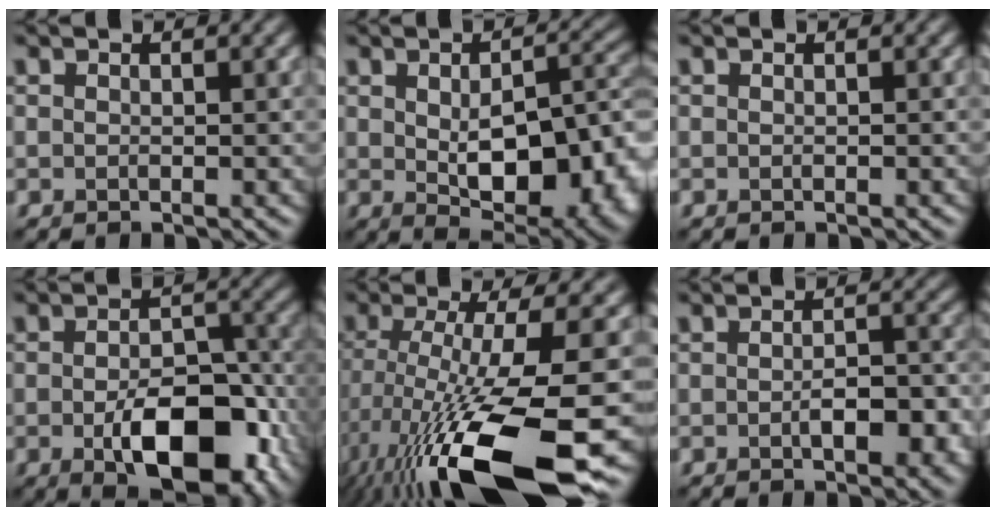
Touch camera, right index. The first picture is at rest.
{"total": 12.1, "force": [-1.6, 6.4, 10.2], "torque": [-0.146, -0.026, -0.007]}
{"total": 0.0}
{"total": 9.3, "force": [-3.7, 4.7, 7.2], "torque": [-0.106, -0.006, -0.051]}
{"total": 15.8, "force": [-7.2, 4.0, 13.5], "torque": [-0.265, -0.036, -0.105]}
{"total": 4.0, "force": [-1.1, 1.6, 3.4], "torque": [-0.055, -0.003, -0.014]}